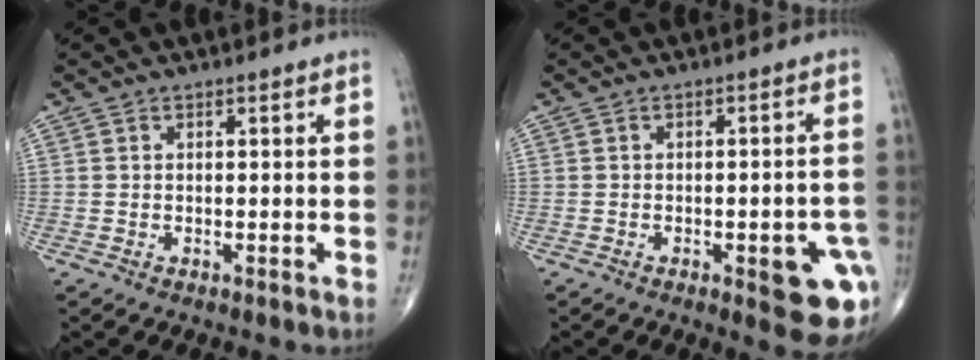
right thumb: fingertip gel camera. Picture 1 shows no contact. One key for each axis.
{"total": 10.6, "fx": -3.7, "fy": 3.4, "fz": 9.3, "tx": -0.092, "ty": 0.010, "tz": -0.037}